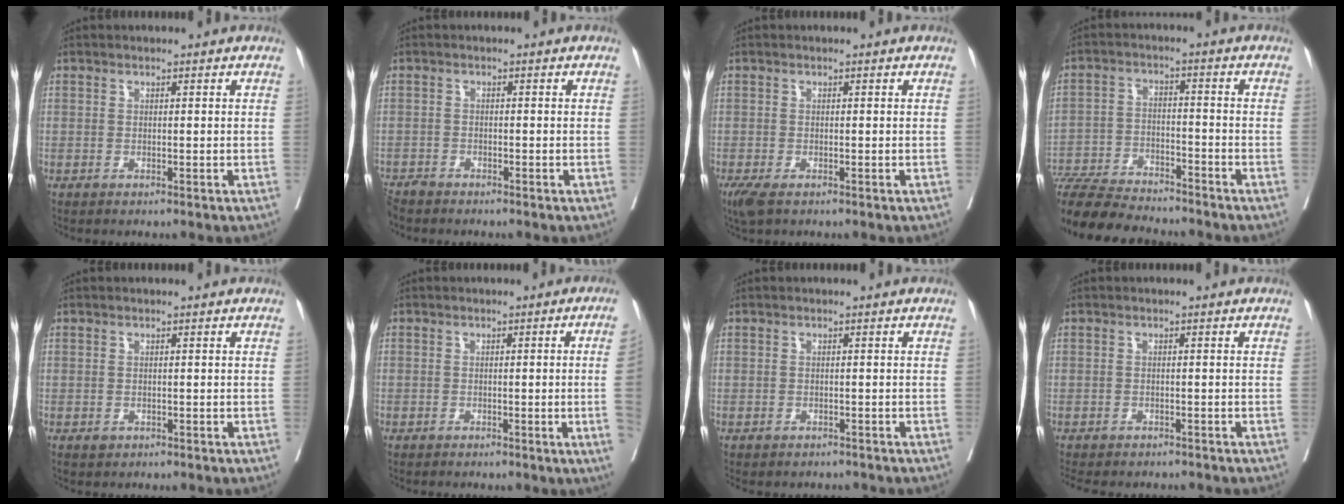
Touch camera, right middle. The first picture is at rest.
{"total": 3.0, "force": [-2.9, 0.4, 0.6], "torque": [-0.009, -0.011, -0.056]}
{"total": 3.1, "force": [-2.0, 1.2, 2.1], "torque": [-0.047, -0.013, -0.034]}
{"total": 13.5, "force": [-12.5, 1.8, 4.8], "torque": [-0.077, -0.009, -0.203]}
{"total": 0.9, "force": [-0.4, 0.7, 0.3], "torque": [-0.004, 0.002, -0.001]}
{"total": 4.1, "force": [-0.7, -1.5, 3.8], "torque": [-0.041, -0.008, -0.011]}
{"total": 2.7, "force": [-2.4, 1.2, 0.3], "torque": [-0.009, 0.000, -0.034]}
{"total": 7.4, "force": [-6.4, 2.7, 2.3], "torque": [-0.040, -0.007, -0.084]}